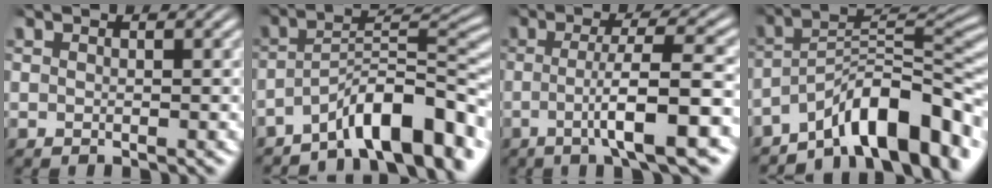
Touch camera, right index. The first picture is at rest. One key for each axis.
{"total": 8.0, "fx": -4.4, "fy": 2.8, "fz": 6.0, "tx": -0.102, "ty": -0.015, "tz": -0.065}
{"total": 6.0, "fx": -2.2, "fy": 1.3, "fz": 5.4, "tx": -0.090, "ty": -0.009, "tz": -0.030}
{"total": 10.0, "fx": -5.0, "fy": 4.5, "fz": 7.4, "tx": -0.121, "ty": -0.024, "tz": -0.073}